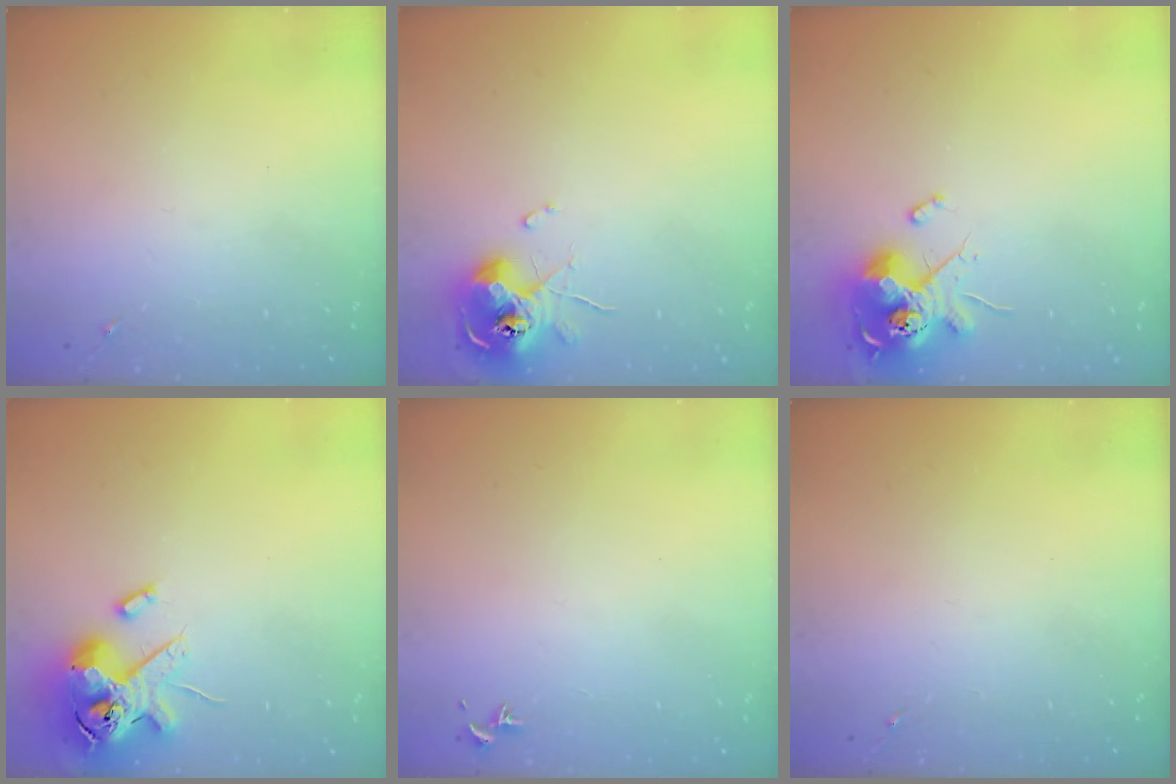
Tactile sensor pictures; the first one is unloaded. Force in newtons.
{"total": 10.0, "press": 9.9, "slide": 1.1}
{"total": 14.0, "press": 13.9, "slide": 1.5}
{"total": 15.3, "press": 15.1, "slide": 2.6}
{"total": 0.7, "press": 0.6, "slide": 0.5}
{"total": 0.0}